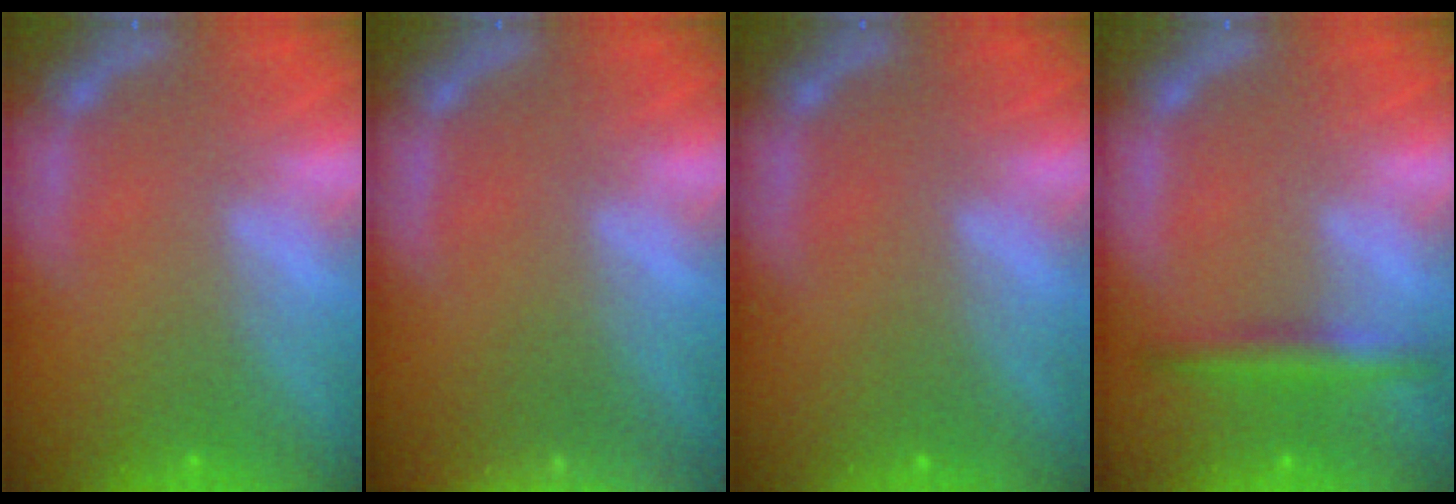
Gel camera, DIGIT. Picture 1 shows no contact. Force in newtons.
{"total": 7.4}
{"total": 0.0}
{"total": 3.0}